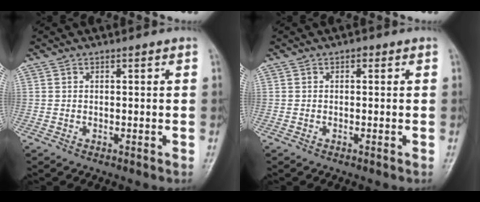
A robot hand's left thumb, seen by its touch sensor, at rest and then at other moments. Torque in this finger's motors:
{"motor_torque": [0.07, -0.05, 0.28, 0.20, 0.00]}